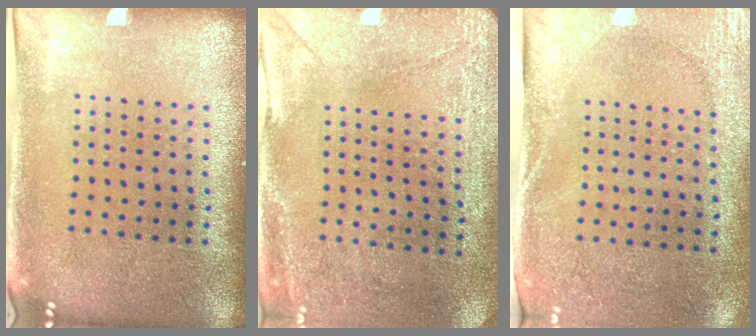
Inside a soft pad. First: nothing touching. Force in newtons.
{"total": 2.9, "press": 2.3, "slide": 1.8}
{"total": 2.7, "press": 2.1, "slide": 1.7}